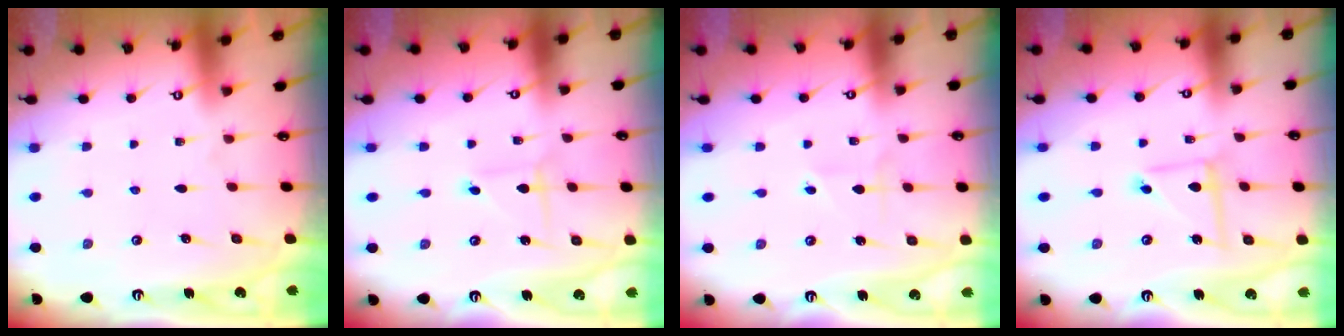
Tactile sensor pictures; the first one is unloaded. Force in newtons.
{"total": 1.0, "press": 1.0, "slide": 0.1}
{"total": 1.8, "press": 1.8, "slide": 0.2}
{"total": 5.4, "press": 5.3, "slide": 0.5}